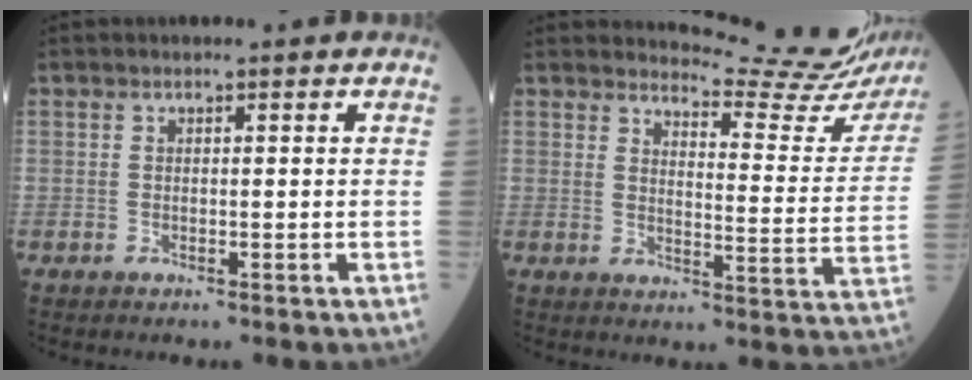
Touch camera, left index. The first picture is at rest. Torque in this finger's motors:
{"motor_torque": [0.92, -1.22, 0.01, -0.02]}